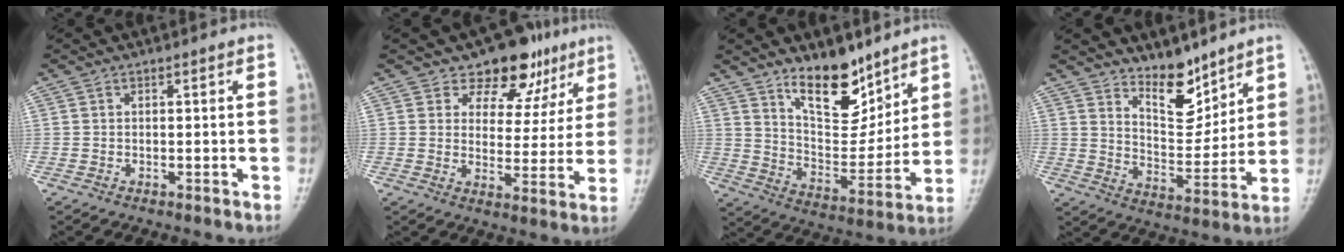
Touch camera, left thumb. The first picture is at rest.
{"total": 11.5, "force": [7.4, 7.4, 4.7], "torque": [-0.009, -0.030, 0.101]}
{"total": 13.9, "force": [9.6, 6.2, 7.8], "torque": [-0.085, -0.081, 0.175]}
{"total": 9.6, "force": [7.4, 4.0, 4.7], "torque": [-0.046, -0.068, 0.136]}